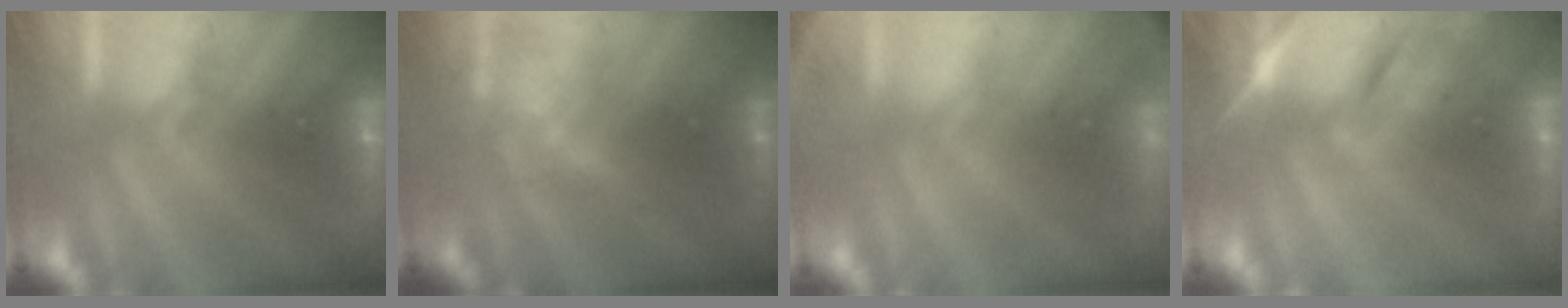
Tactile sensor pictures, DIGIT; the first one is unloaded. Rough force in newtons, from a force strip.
{"total": 2.1}
{"total": 3.4}
{"total": 4.3}